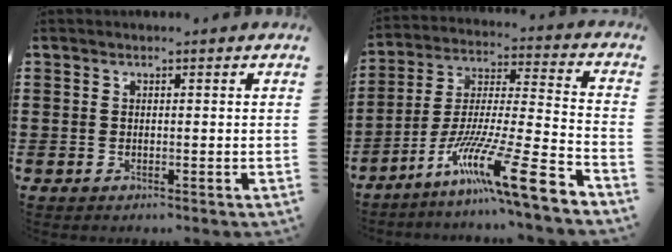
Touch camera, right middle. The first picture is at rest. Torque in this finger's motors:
{"motor_torque": [1.93, -0.21, 0.70, 0.18]}